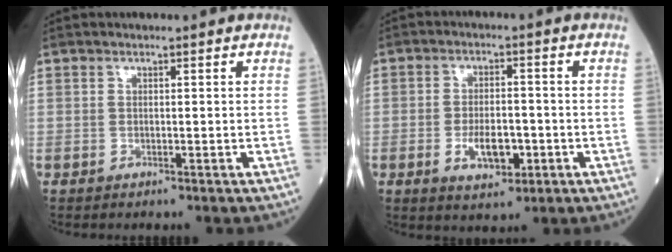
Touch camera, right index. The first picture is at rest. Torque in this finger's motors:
{"motor_torque": [0.09, -0.14, 0.15, 0.06]}